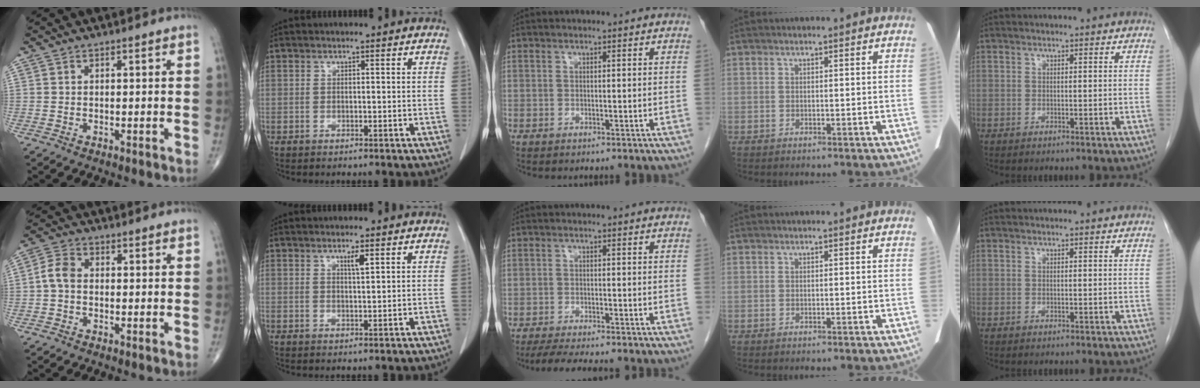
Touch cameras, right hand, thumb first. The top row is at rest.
{"thumb": {"total": 4.1, "force": [-0.4, 2.9, 2.9], "torque": [-0.056, 0.013, -0.017]}, "index": {"total": 1.8, "force": [1.0, 0.1, 1.5], "torque": [-0.028, -0.003, 0.018]}, "middle": {"total": 7.1, "force": [-6.1, 0.7, 3.5], "torque": [-0.051, -0.016, -0.096]}}